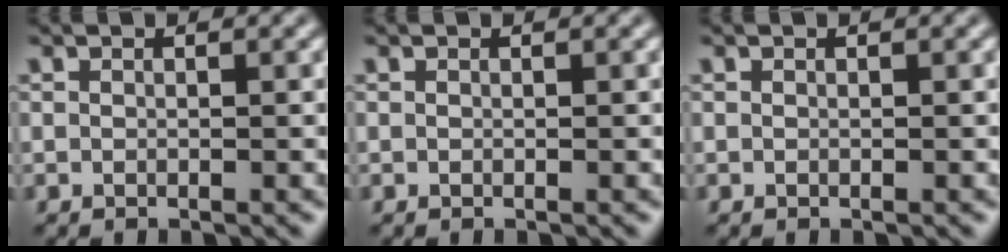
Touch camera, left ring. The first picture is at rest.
{"total": 0.0}
{"total": 0.0}